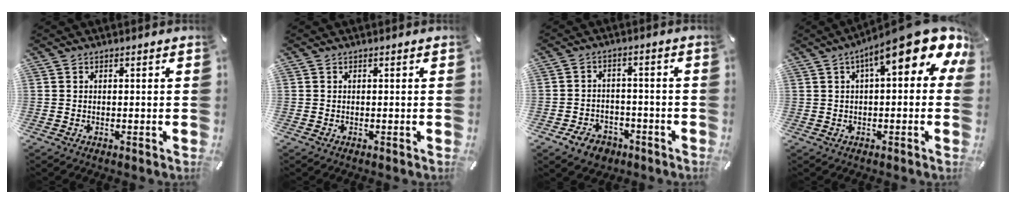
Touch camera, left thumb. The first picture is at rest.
{"total": 0.0}
{"total": 6.1, "force": [-3.8, 4.4, 2.1], "torque": [-0.040, 0.023, -0.068]}
{"total": 15.3, "force": [7.3, 4.5, 12.7], "torque": [-0.191, -0.045, 0.117]}